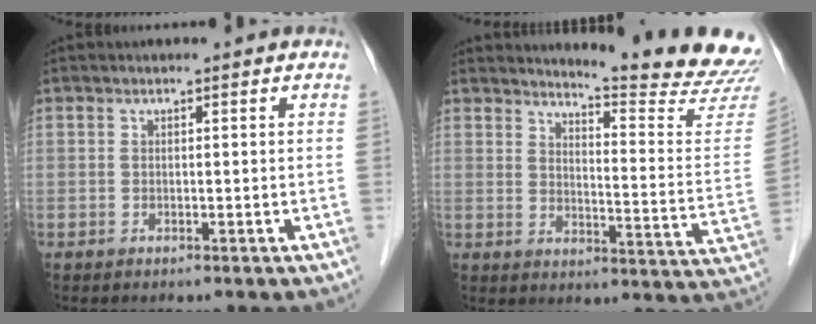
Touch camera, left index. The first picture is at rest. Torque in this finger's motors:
{"motor_torque": [-0.06, -0.50, 0.26, 0.05]}